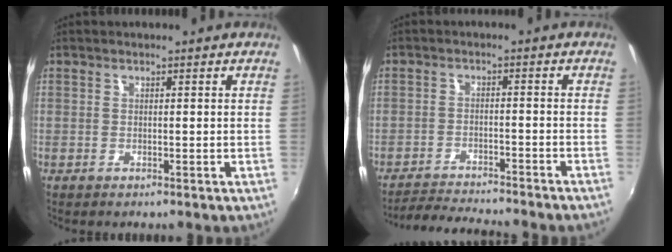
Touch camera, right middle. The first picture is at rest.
{"total": 9.6, "force": [-8.9, -0.1, 3.5], "torque": [-0.086, -0.007, -0.139]}